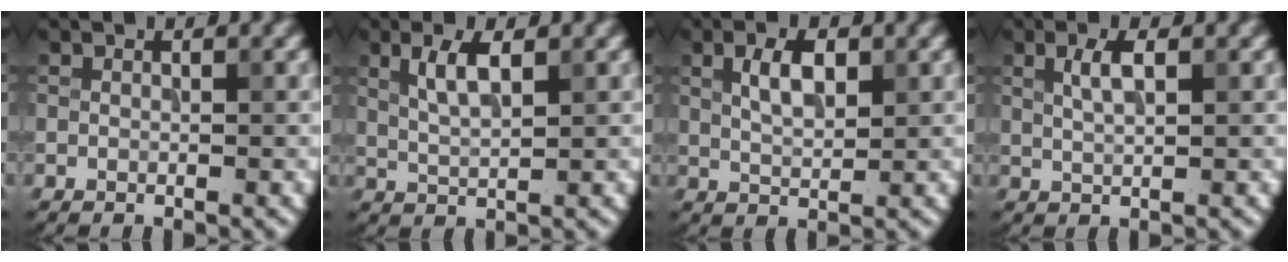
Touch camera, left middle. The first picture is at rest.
{"total": 2.9, "force": [1.3, 1.0, 2.5], "torque": [-0.050, 0.002, 0.025]}
{"total": 3.1, "force": [1.1, 1.5, 2.5], "torque": [-0.052, 0.003, 0.024]}
{"total": 2.2, "force": [0.9, 0.7, 1.9], "torque": [-0.035, 0.002, 0.017]}